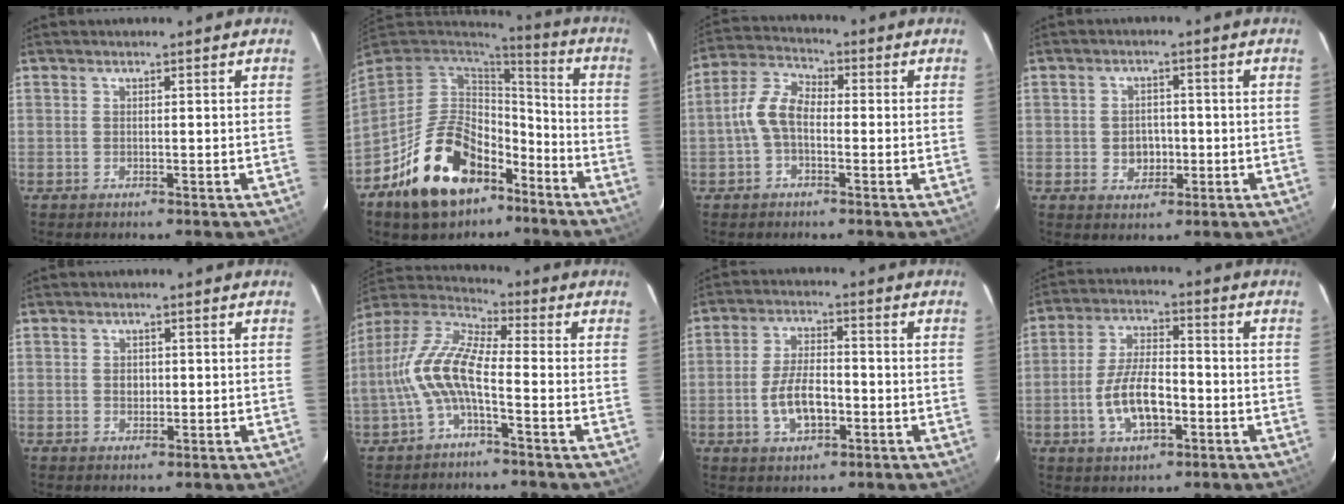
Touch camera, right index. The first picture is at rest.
{"total": 20.0, "force": [-11.0, 12.0, 11.7], "torque": [-0.248, 0.015, -0.162]}
{"total": 6.9, "force": [-1.3, 4.1, 5.4], "torque": [-0.117, 0.021, -0.030]}
{"total": 4.3, "force": [-0.7, 3.7, 2.1], "torque": [-0.039, 0.005, -0.004]}
{"total": 1.8, "force": [-0.1, 1.6, 0.8], "torque": [-0.012, 0.003, -0.003]}
{"total": 11.1, "force": [-3.0, 3.2, 10.2], "torque": [-0.221, 0.013, -0.063]}
{"total": 8.3, "force": [-2.5, 4.0, 6.8], "torque": [-0.137, 0.001, -0.039]}
{"total": 10.4, "force": [-3.3, 4.7, 8.7], "torque": [-0.175, 0.003, -0.053]}